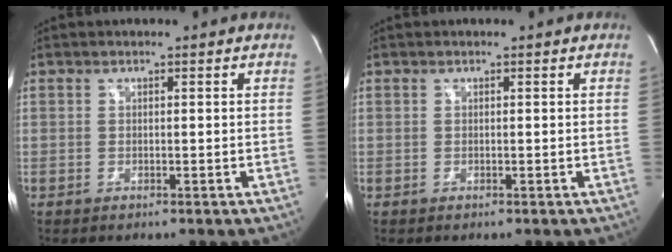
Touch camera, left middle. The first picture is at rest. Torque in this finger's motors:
{"motor_torque": [0.00, 0.00, 0.00, 0.00]}